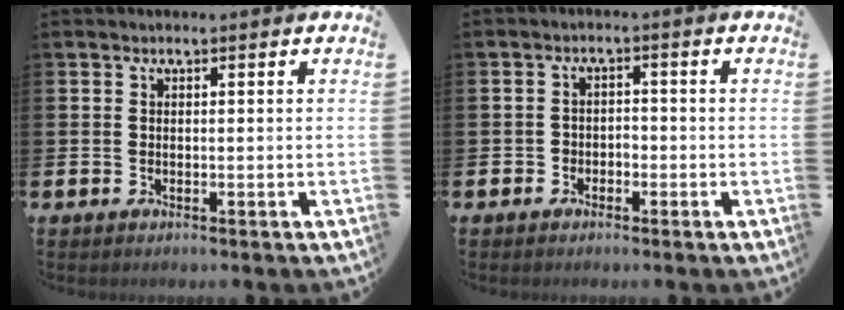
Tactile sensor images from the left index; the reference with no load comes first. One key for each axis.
{"total": 1.8, "fx": -1.3, "fy": 1.2, "fz": 0.2, "tx": -0.008, "ty": 0.004, "tz": -0.030}